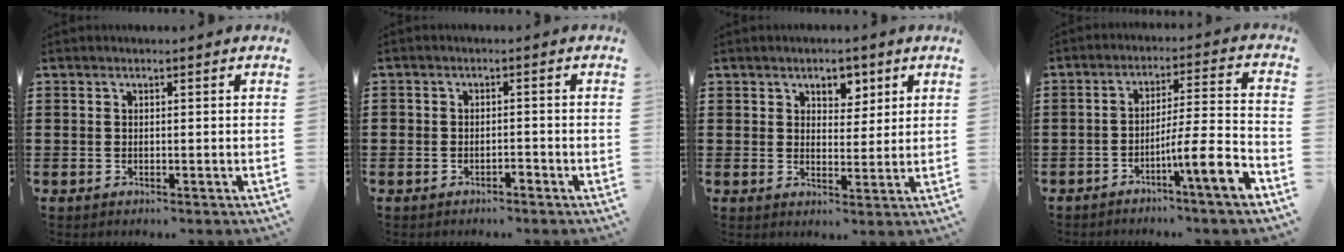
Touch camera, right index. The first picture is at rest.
{"total": 1.3, "force": [-1.3, 0.3, -0.1], "torque": [-0.003, 0.003, -0.027]}
{"total": 3.5, "force": [2.4, 2.3, 1.2], "torque": [-0.021, 0.006, 0.039]}
{"total": 8.5, "force": [-4.7, 0.2, 7.1], "torque": [-0.111, -0.015, -0.089]}